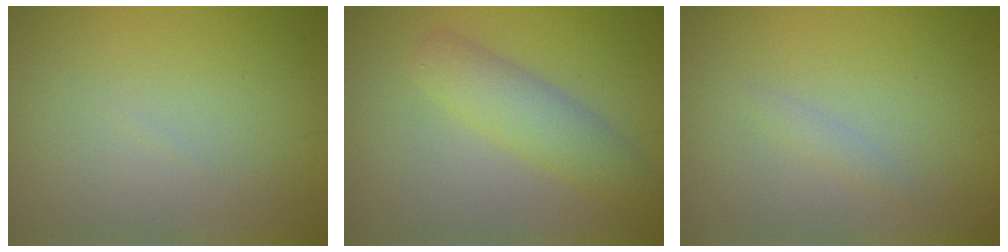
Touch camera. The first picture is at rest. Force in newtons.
{"total": 3.8, "press": 3.8, "slide": 0.3}
{"total": 0.9, "press": 0.9, "slide": 0.1}